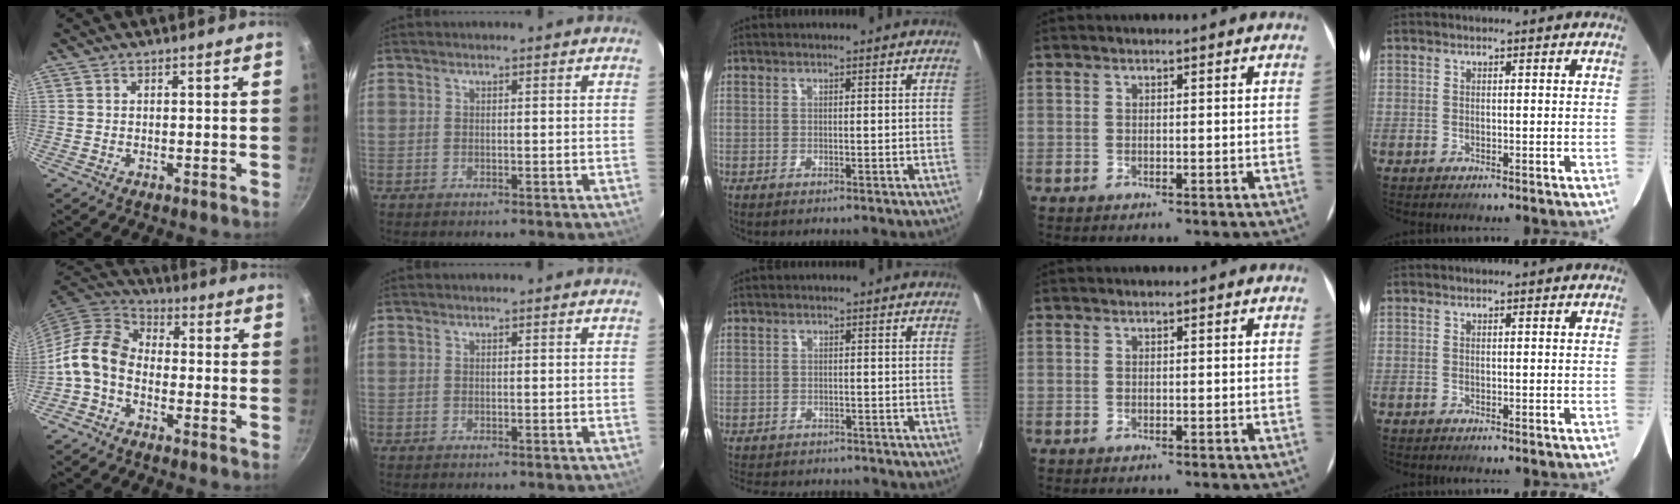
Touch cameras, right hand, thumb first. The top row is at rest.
{"thumb": {"total": 9.6, "force": [-2.7, 6.6, 6.3], "torque": [-0.112, 0.042, -0.073]}, "middle": {"total": 7.6, "force": [-6.5, 3.3, 2.2], "torque": [-0.060, 0.001, -0.097]}}